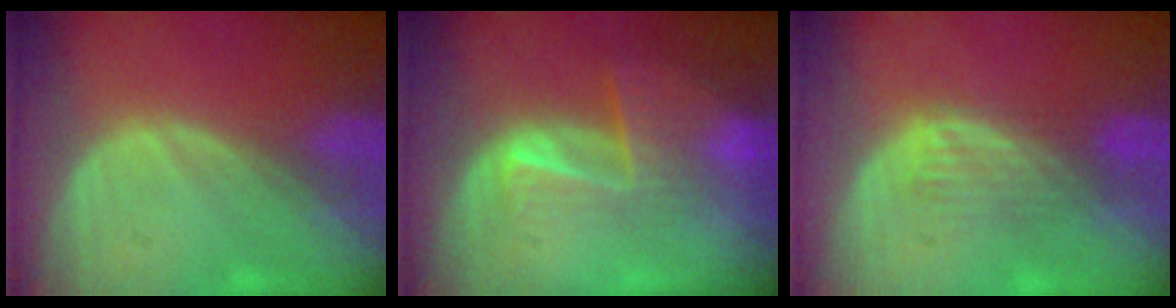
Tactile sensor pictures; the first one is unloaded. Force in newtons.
{"total": 7.1, "press": 6.1, "slide": 3.5}
{"total": 4.3, "press": 3.7, "slide": 2.3}